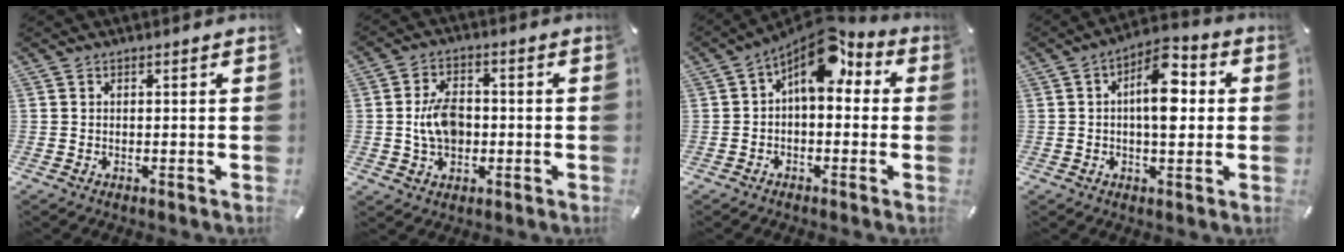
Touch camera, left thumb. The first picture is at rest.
{"total": 8.2, "force": [-0.6, 5.8, 5.8], "torque": [-0.100, 0.007, -0.011]}
{"total": 9.2, "force": [5.3, 4.8, 5.8], "torque": [-0.095, -0.037, 0.097]}
{"total": 11.0, "force": [1.3, 5.3, 9.5], "torque": [-0.139, -0.005, 0.018]}